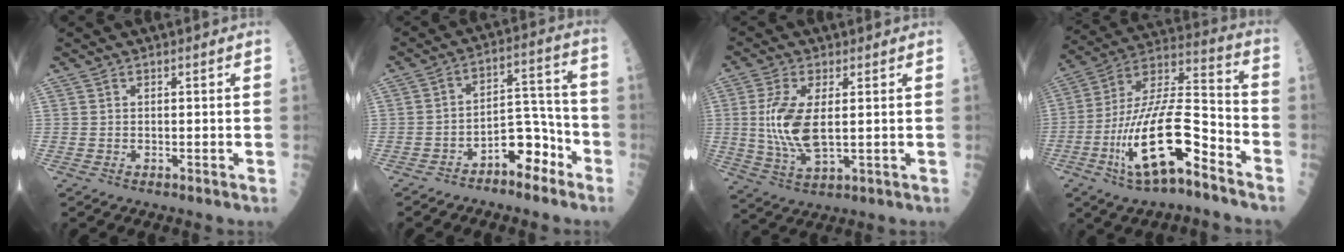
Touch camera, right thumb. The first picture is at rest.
{"total": 9.2, "force": [-5.4, 4.7, 5.7], "torque": [-0.059, 0.071, -0.084]}
{"total": 10.3, "force": [0.7, 4.2, 9.4], "torque": [-0.207, -0.013, 0.021]}
{"total": 20.4, "force": [-9.1, 6.4, 17.1], "torque": [-0.333, 0.061, -0.159]}